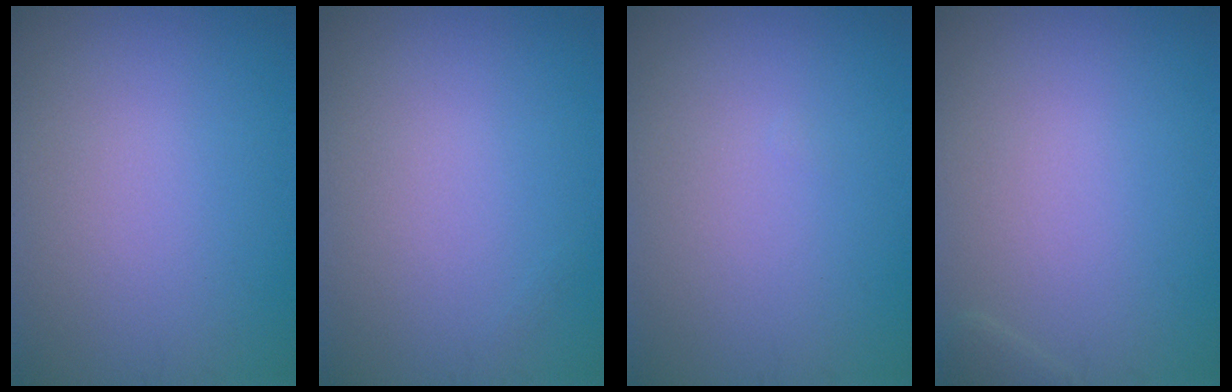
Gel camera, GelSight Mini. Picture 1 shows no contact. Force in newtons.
{"total": 0.0}
{"total": 0.0}
{"total": 0.5, "press": 0.5, "slide": 0.1}